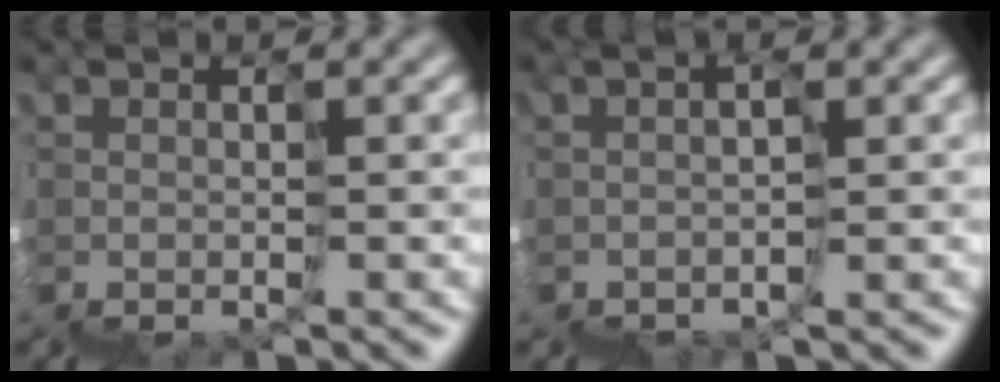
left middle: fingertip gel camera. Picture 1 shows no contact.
{"total": 0.9, "force": [0.7, 0.0, 0.5], "torque": [-0.008, 0.007, 0.010]}